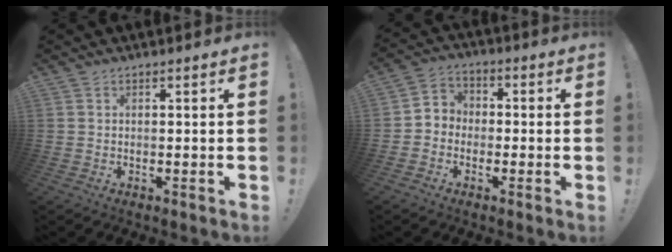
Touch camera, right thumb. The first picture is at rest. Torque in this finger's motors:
{"motor_torque": [0.51, 0.24, 0.05, -0.16, 0.00]}